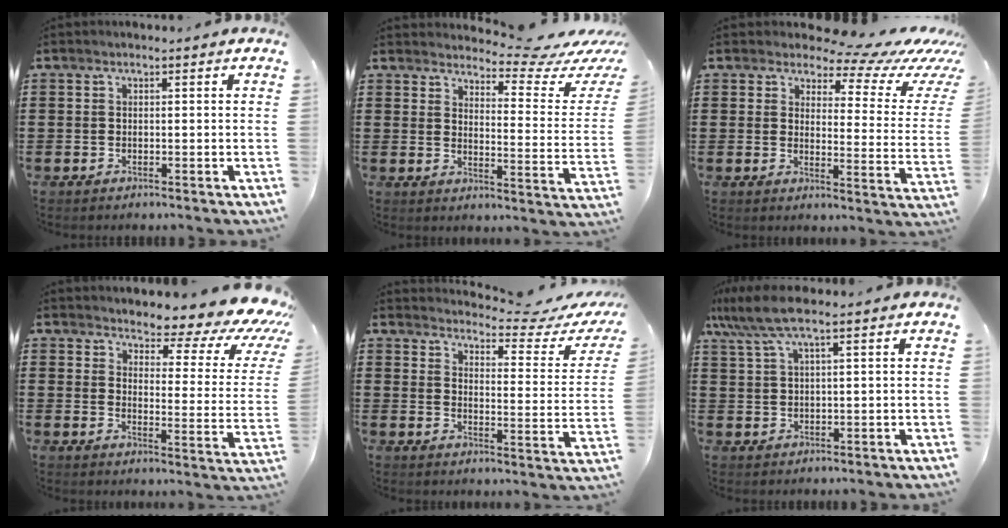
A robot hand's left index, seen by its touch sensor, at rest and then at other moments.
{"total": 6.2, "force": [5.6, 0.6, 2.6], "torque": [-0.046, -0.046, 0.089]}
{"total": 7.0, "force": [5.4, 2.4, 3.7], "torque": [-0.066, -0.039, 0.088]}
{"total": 5.9, "force": [5.0, 1.6, 2.7], "torque": [-0.048, -0.048, 0.080]}
{"total": 5.0, "force": [4.6, 0.1, 1.9], "torque": [-0.038, -0.040, 0.071]}
{"total": 5.7, "force": [3.7, 0.6, 4.3], "torque": [-0.108, -0.006, 0.061]}